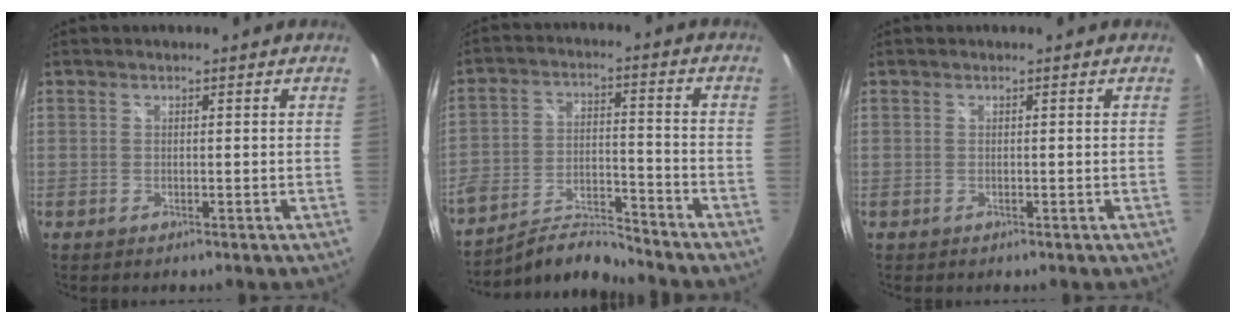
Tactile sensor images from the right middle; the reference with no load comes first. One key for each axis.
{"total": 9.6, "fx": -9.1, "fy": 1.2, "fz": 2.7, "tx": -0.051, "ty": 0.001, "tz": -0.168}
{"total": 0.0}